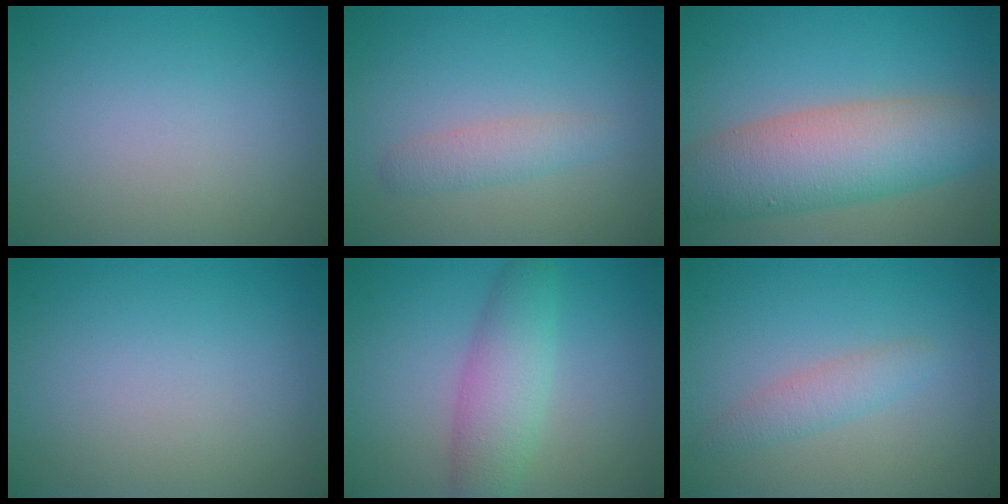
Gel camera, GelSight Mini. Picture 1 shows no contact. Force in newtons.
{"total": 1.8, "press": 1.8, "slide": 0.0}
{"total": 8.4, "press": 8.4, "slide": 0.3}
{"total": 0.0}
{"total": 4.4, "press": 4.4, "slide": 0.1}
{"total": 1.9, "press": 1.9, "slide": 0.1}